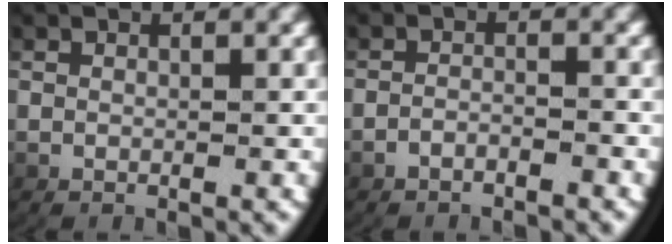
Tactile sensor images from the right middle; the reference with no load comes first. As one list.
[{"total": 1.8, "force": [-1.7, 0.3, 0.4], "torque": [-0.010, 0.001, -0.031]}]